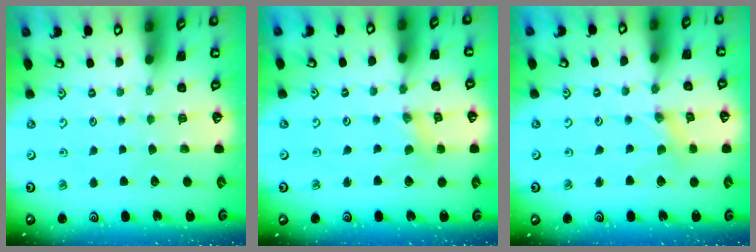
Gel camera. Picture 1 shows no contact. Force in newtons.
{"total": 1.2, "press": 1.2, "slide": 0.3}
{"total": 0.0}